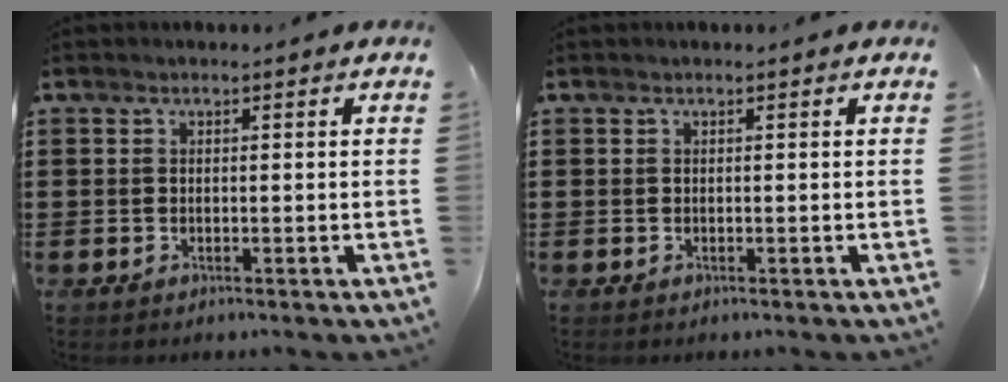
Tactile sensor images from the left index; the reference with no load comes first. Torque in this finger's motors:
{"motor_torque": [-0.01, 0.01, 0.00, 0.01]}